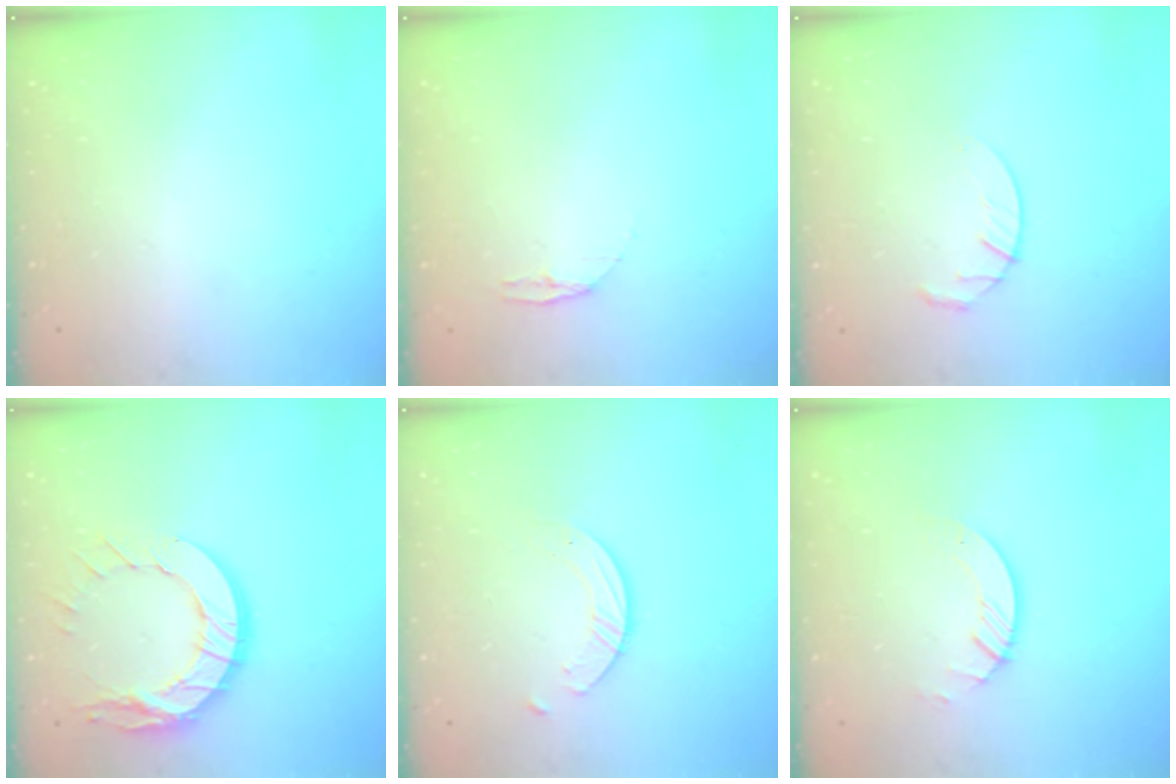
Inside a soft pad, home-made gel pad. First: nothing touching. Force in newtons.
{"total": 3.4, "press": 3.4, "slide": 0.4}
{"total": 4.0, "press": 4.0, "slide": 0.6}
{"total": 14.5, "press": 14.4, "slide": 1.2}
{"total": 3.8, "press": 3.8, "slide": 0.4}
{"total": 3.2, "press": 3.2, "slide": 0.3}